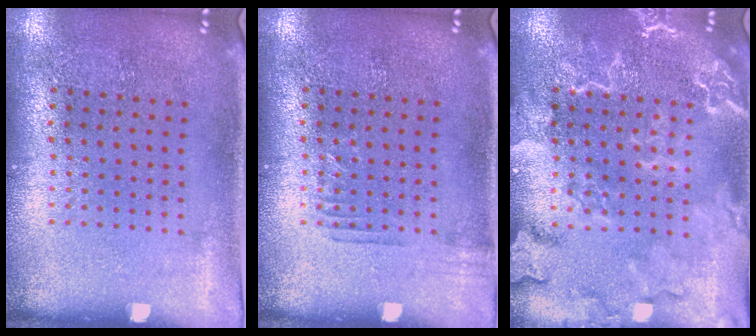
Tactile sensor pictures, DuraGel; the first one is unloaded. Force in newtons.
{"total": 0.8, "press": 0.8, "slide": 0.2}
{"total": 2.5, "press": 2.5, "slide": 0.4}